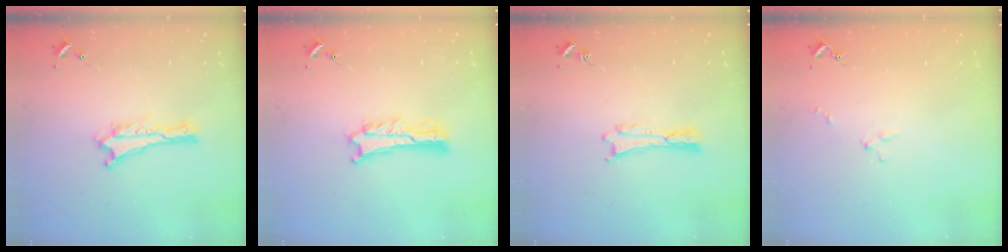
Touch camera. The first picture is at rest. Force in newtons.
{"total": 2.0, "press": 2.0, "slide": 0.3}
{"total": 0.0}
{"total": 1.3, "press": 1.2, "slide": 0.1}